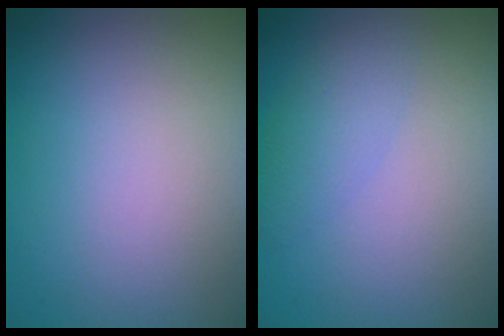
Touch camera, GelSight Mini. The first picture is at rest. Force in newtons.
{"total": 2.2, "press": 2.2, "slide": 0.0}